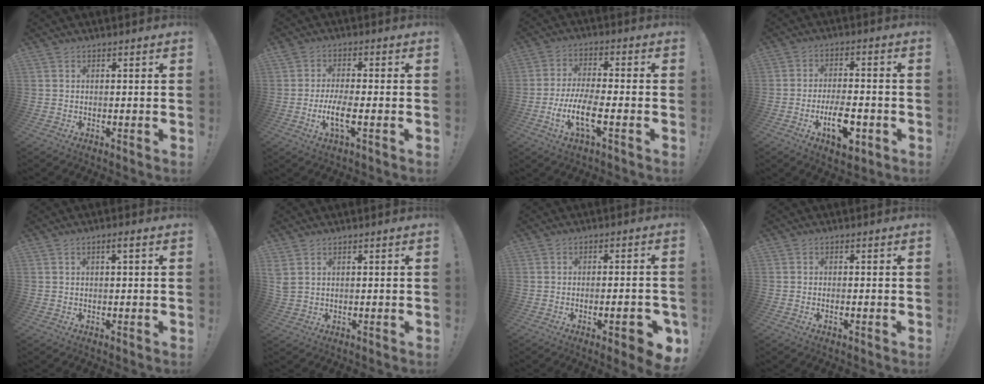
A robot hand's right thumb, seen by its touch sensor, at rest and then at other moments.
{"total": 7.2, "force": [-1.8, 1.8, 6.7], "torque": [-0.142, -0.012, -0.035]}
{"total": 11.2, "force": [-3.7, 3.5, 10.0], "torque": [-0.204, -0.006, -0.068]}
{"total": 11.0, "force": [-4.2, 4.9, 8.9], "torque": [-0.140, 0.010, -0.071]}
{"total": 1.7, "force": [0.1, 0.3, 1.7], "torque": [-0.029, 0.002, 0.000]}
{"total": 2.7, "force": [1.3, 1.4, 1.9], "torque": [-0.050, -0.002, 0.025]}
{"total": 6.4, "force": [-2.5, 1.3, 5.8], "torque": [-0.074, 0.005, -0.036]}
{"total": 0.7, "force": [-0.5, 0.1, 0.5], "torque": [-0.008, 0.000, -0.009]}